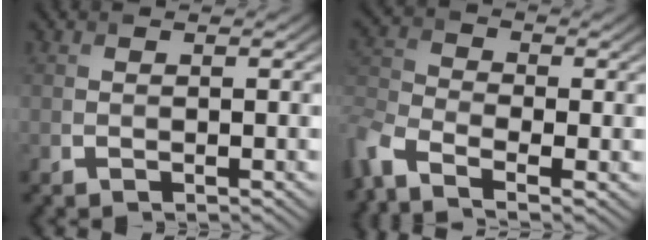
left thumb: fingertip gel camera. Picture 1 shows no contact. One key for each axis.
{"total": 6.3, "fx": -3.7, "fy": 3.2, "fz": 4.0, "tx": -0.107, "ty": -0.015, "tz": -0.089}